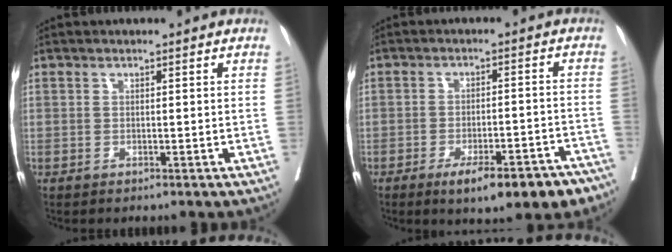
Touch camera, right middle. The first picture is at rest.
{"total": 11.6, "force": [-8.2, 3.0, 7.7], "torque": [-0.077, 0.009, -0.111]}